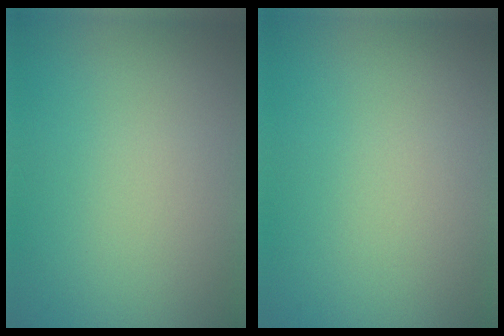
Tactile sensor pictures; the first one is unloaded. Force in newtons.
{"total": 0.0}